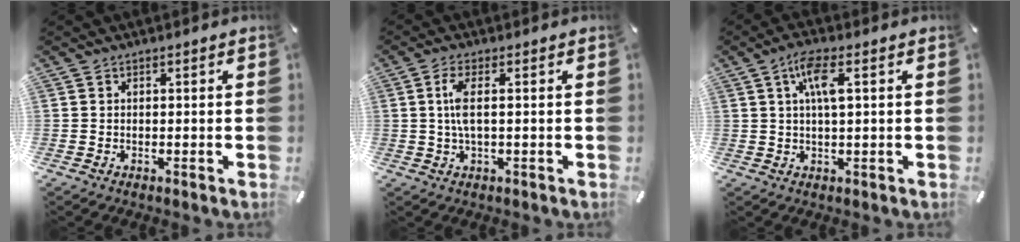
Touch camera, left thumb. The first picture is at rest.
{"total": 5.4, "force": [0.4, 1.4, 5.2], "torque": [-0.112, -0.005, 0.002]}
{"total": 6.2, "force": [1.9, 1.6, 5.7], "torque": [-0.109, 0.003, 0.027]}